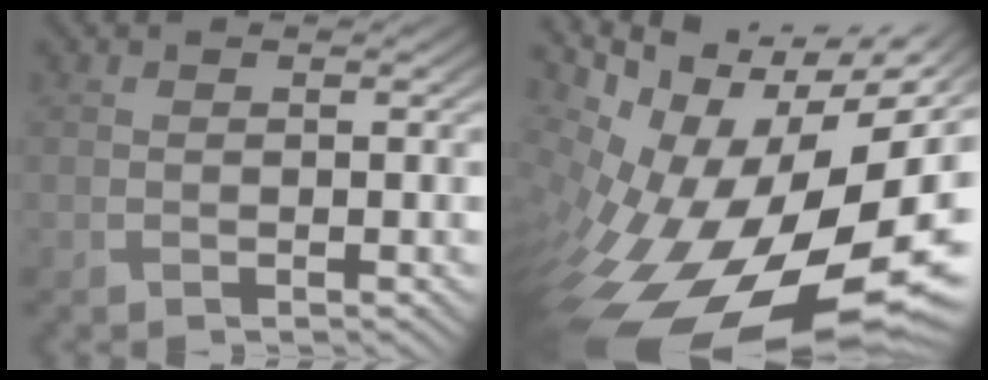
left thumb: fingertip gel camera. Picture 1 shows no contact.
{"total": 19.5, "force": [-5.0, 10.1, 15.9], "torque": [-0.273, -0.048, -0.059]}